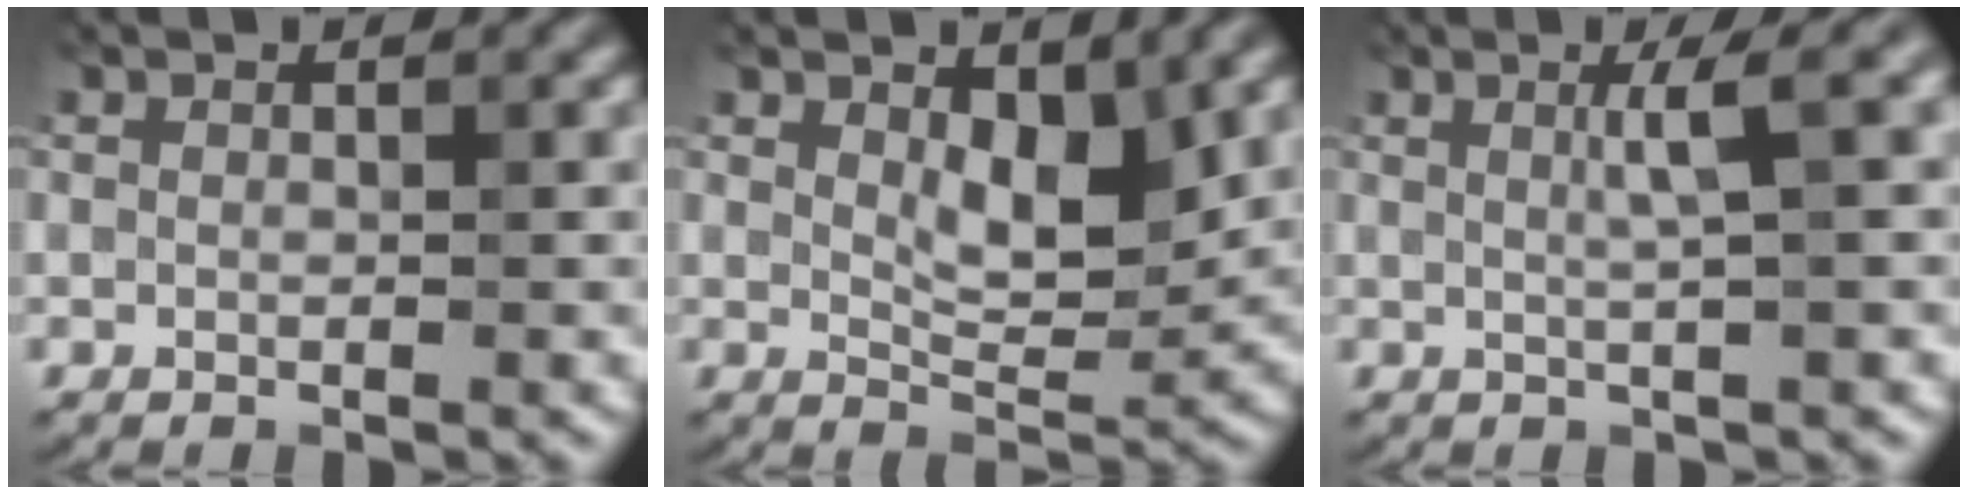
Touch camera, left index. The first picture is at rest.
{"total": 4.0, "force": [1.6, 1.7, 3.2], "torque": [-0.059, -0.005, 0.030]}
{"total": 3.1, "force": [0.8, 0.2, 3.0], "torque": [-0.047, 0.016, 0.011]}